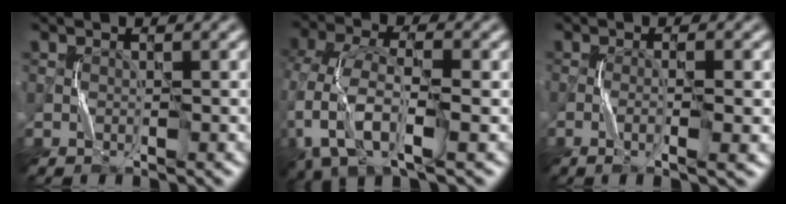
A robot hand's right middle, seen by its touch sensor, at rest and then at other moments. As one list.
[{"total": 7.7, "force": [-1.5, 4.1, 6.4], "torque": [-0.142, -0.001, -0.044]}, {"total": 3.1, "force": [-0.8, 0.4, 3.0], "torque": [-0.050, -0.003, -0.017]}]